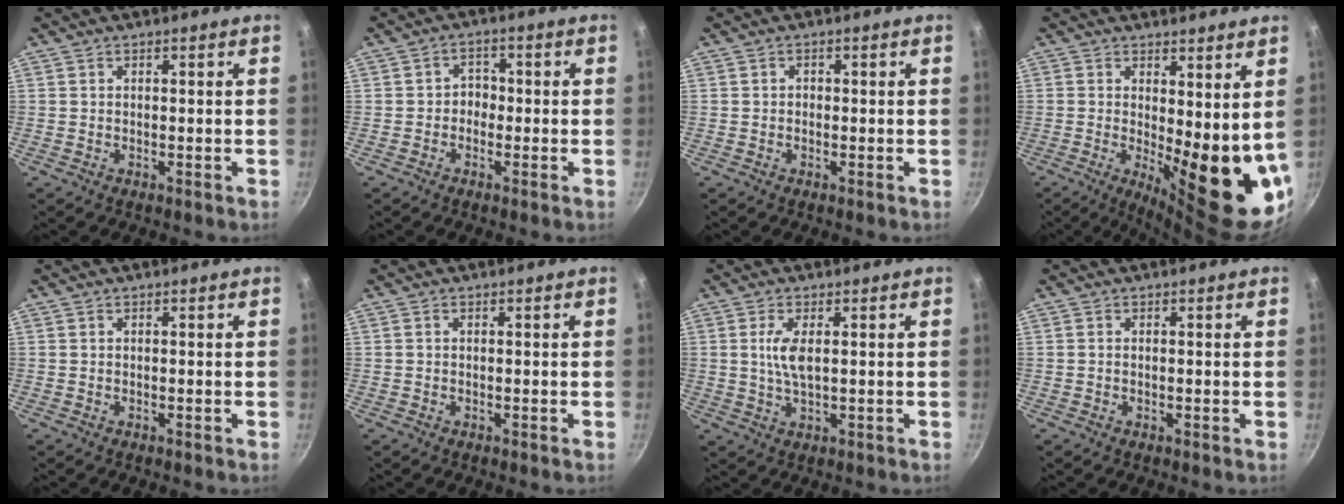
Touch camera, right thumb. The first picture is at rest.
{"total": 2.8, "force": [-0.8, 2.4, 1.2], "torque": [0.003, 0.013, -0.019]}
{"total": 0.7, "force": [-0.2, 0.6, 0.2], "torque": [-0.002, 0.002, -0.005]}
{"total": 14.8, "force": [1.1, 5.2, 13.8], "torque": [-0.151, -0.041, 0.028]}
{"total": 0.0}
{"total": 0.0}
{"total": 4.7, "force": [0.8, 1.7, 4.3], "torque": [-0.091, 0.000, 0.017]}
{"total": 0.0}